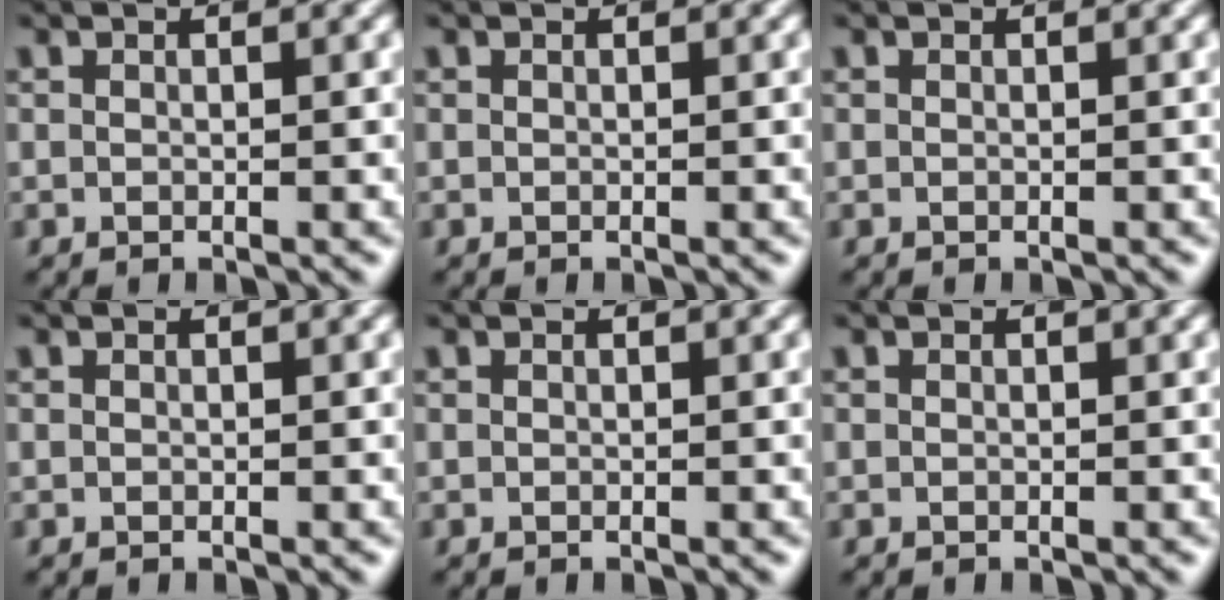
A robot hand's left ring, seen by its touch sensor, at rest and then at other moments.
{"total": 0.0}
{"total": 0.0}
{"total": 0.0}
{"total": 0.0}
{"total": 0.0}